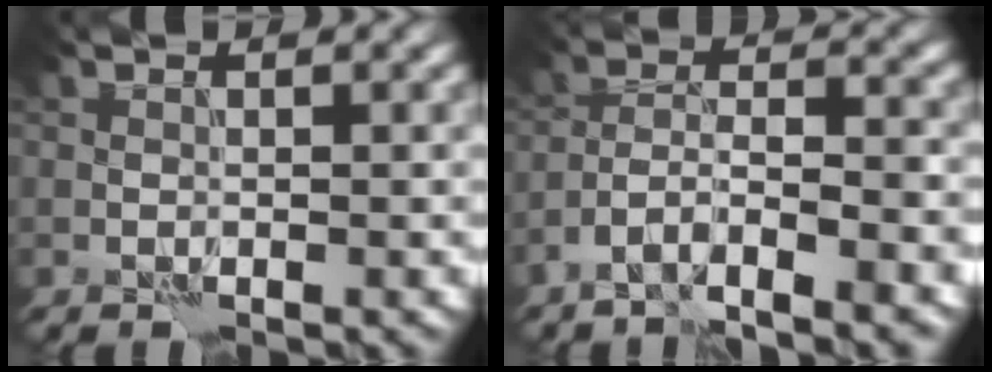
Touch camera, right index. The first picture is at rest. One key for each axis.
{"total": 4.6, "fx": -3.3, "fy": 0.9, "fz": 3.1, "tx": -0.051, "ty": 0.004, "tz": -0.064}